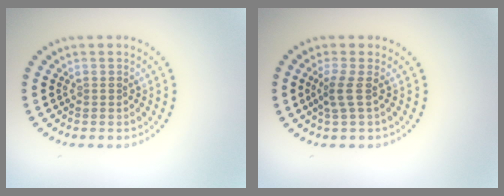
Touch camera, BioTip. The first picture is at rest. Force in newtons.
{"total": 1.8, "press": 1.2, "slide": 1.3}